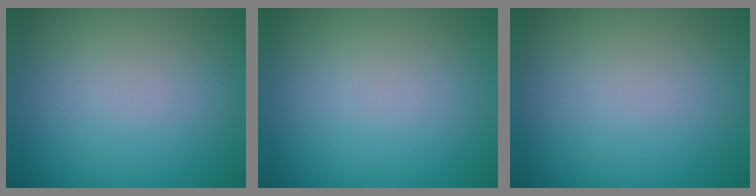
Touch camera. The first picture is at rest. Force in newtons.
{"total": 0.0}
{"total": 0.0}